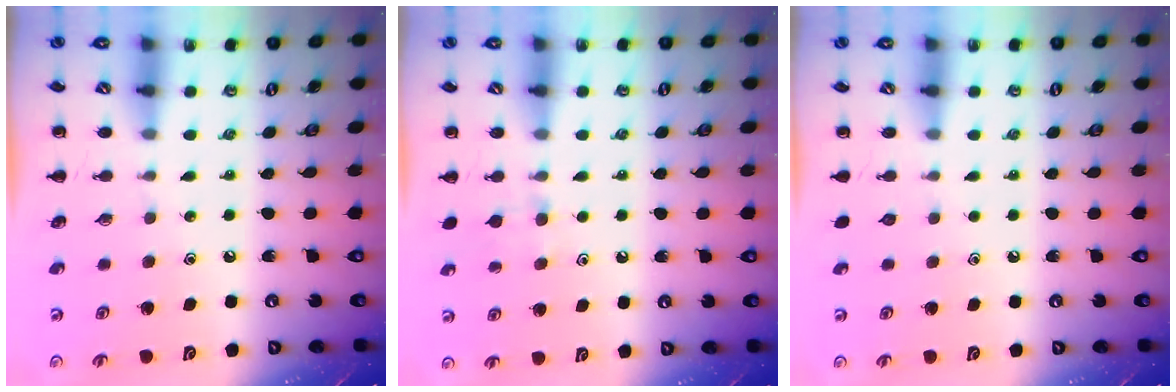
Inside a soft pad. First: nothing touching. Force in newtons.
{"total": 6.8, "press": 6.5, "slide": 1.9}
{"total": 0.0}